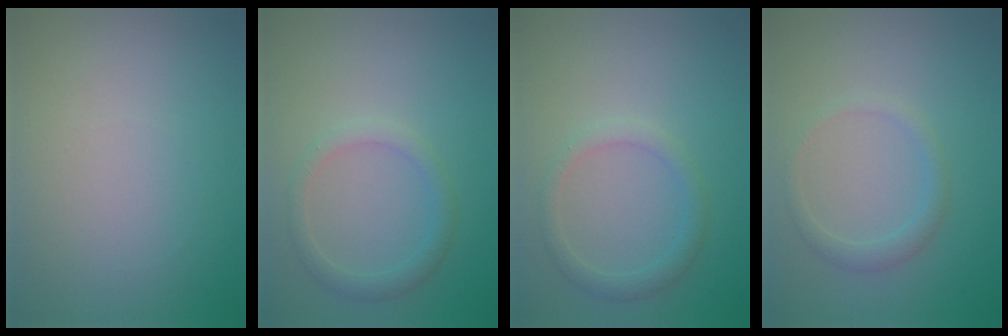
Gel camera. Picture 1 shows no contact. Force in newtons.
{"total": 1.8, "press": 1.8, "slide": 0.1}
{"total": 1.8, "press": 1.8, "slide": 0.1}
{"total": 1.5, "press": 1.5, "slide": 0.1}